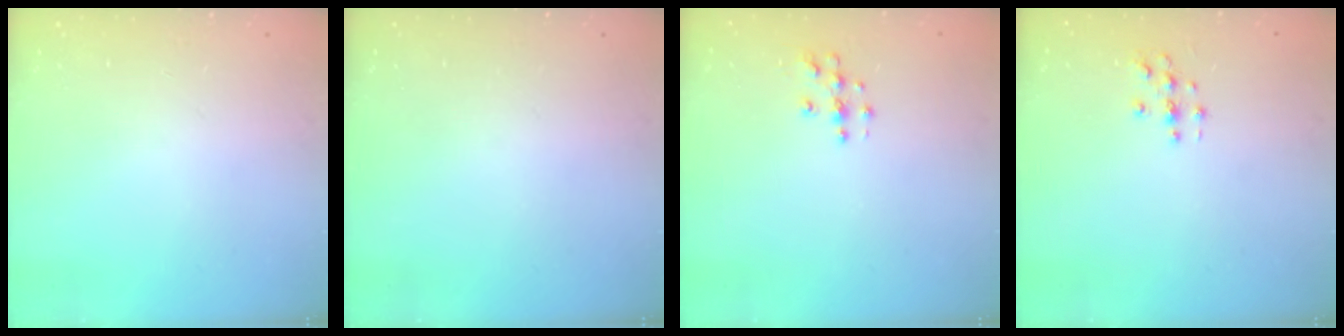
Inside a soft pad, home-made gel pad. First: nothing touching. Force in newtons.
{"total": 0.0}
{"total": 3.9, "press": 3.9, "slide": 0.3}
{"total": 2.8, "press": 2.8, "slide": 0.3}